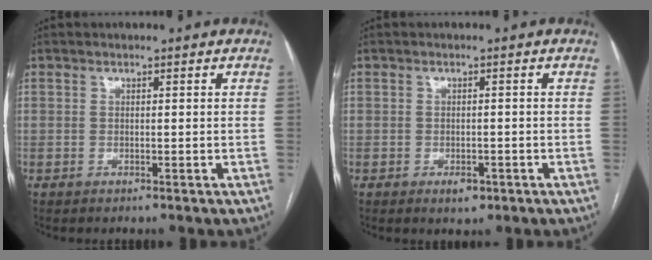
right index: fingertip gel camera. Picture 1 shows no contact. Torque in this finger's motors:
{"motor_torque": [0.06, -0.03, 0.02, -0.02]}